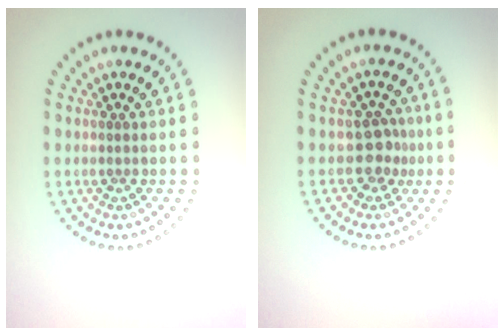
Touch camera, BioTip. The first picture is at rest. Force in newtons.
{"total": 2.3, "press": 1.9, "slide": 1.3}